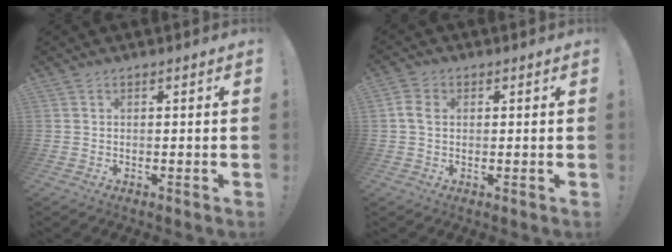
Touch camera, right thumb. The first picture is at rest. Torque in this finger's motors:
{"motor_torque": [2.00, 2.28, 0.24, 0.23, 0.62]}